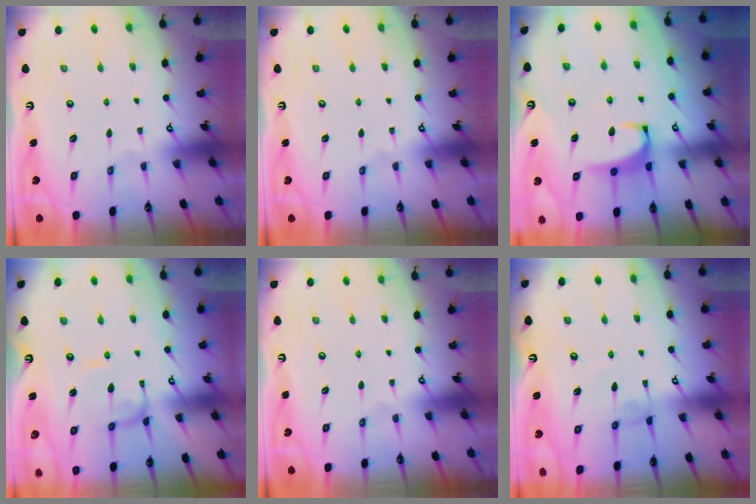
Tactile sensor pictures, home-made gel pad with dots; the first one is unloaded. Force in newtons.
{"total": 0.0}
{"total": 3.3, "press": 3.3, "slide": 0.6}
{"total": 0.7, "press": 0.7, "slide": 0.3}
{"total": 0.0}
{"total": 0.8, "press": 0.7, "slide": 0.5}